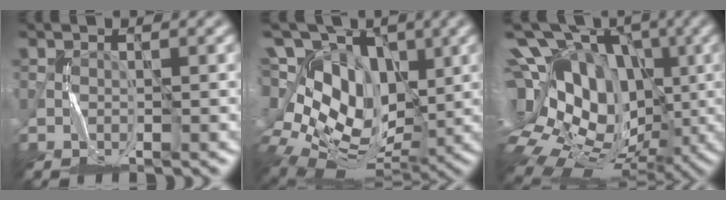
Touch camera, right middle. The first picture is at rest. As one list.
[{"total": 15.6, "force": [5.2, 10.3, 10.6], "torque": [-0.188, 0.045, 0.083]}, {"total": 19.7, "force": [4.1, 14.4, 12.7], "torque": [-0.236, 0.044, 0.076]}]